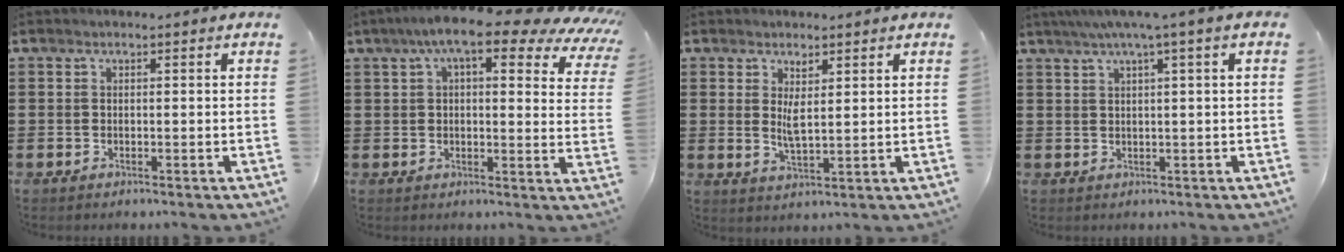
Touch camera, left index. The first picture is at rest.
{"total": 10.1, "force": [6.8, 2.3, 7.2], "torque": [-0.132, -0.022, 0.112]}
{"total": 3.5, "force": [1.6, 1.3, 2.9], "torque": [-0.053, 0.000, 0.026]}
{"total": 3.1, "force": [1.3, 0.0, 2.8], "torque": [-0.056, 0.002, 0.022]}